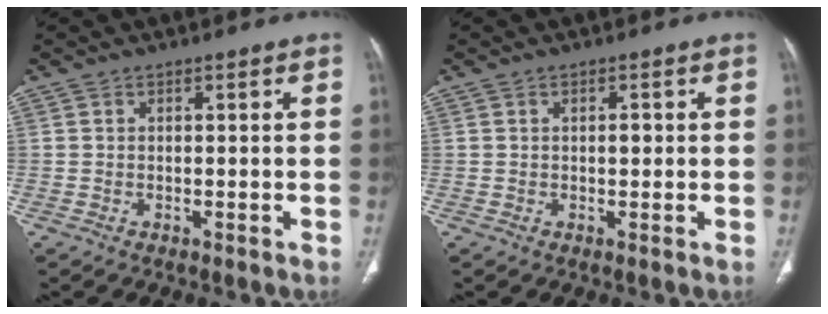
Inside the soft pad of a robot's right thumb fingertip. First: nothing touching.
{"total": 1.4, "force": [0.1, 0.7, 1.2], "torque": [-0.012, 0.002, 0.000]}